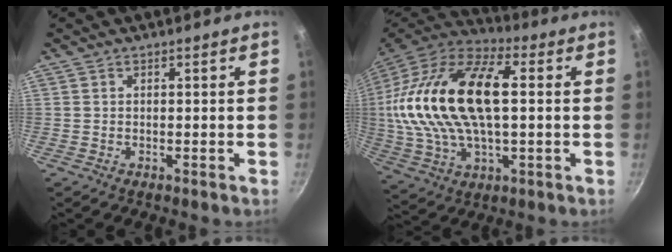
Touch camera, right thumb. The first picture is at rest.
{"total": 26.5, "force": [2.8, 13.6, 22.6], "torque": [-0.446, 0.024, 0.044]}